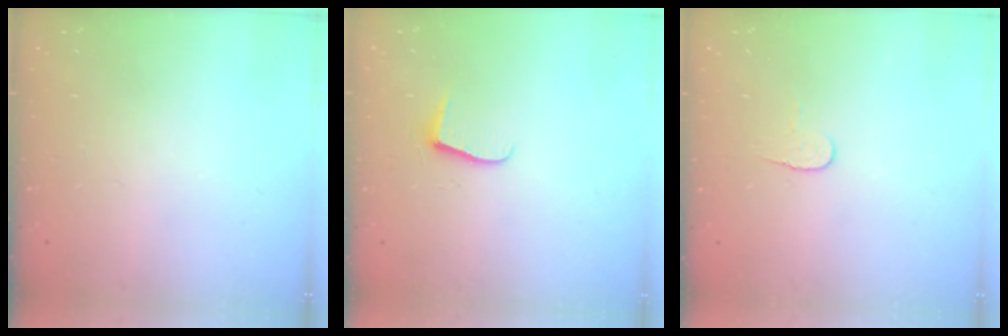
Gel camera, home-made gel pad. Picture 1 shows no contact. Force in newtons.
{"total": 5.9, "press": 5.9, "slide": 0.6}
{"total": 4.1, "press": 4.1, "slide": 0.4}